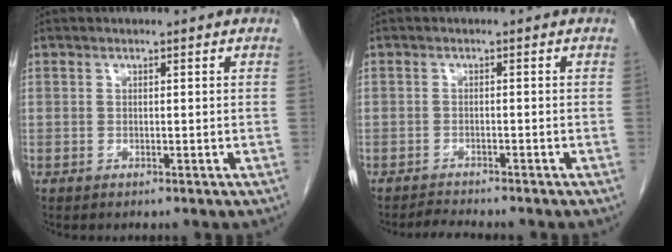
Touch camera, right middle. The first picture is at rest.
{"total": 2.0, "force": [-2.0, -0.4, 0.2], "torque": [-0.010, -0.013, -0.034]}